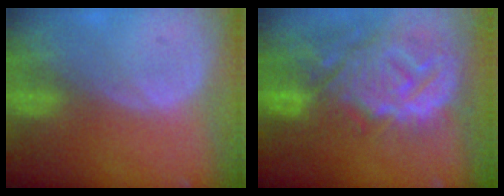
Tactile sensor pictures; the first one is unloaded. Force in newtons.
{"total": 14.3, "press": 12.3, "slide": 7.3}